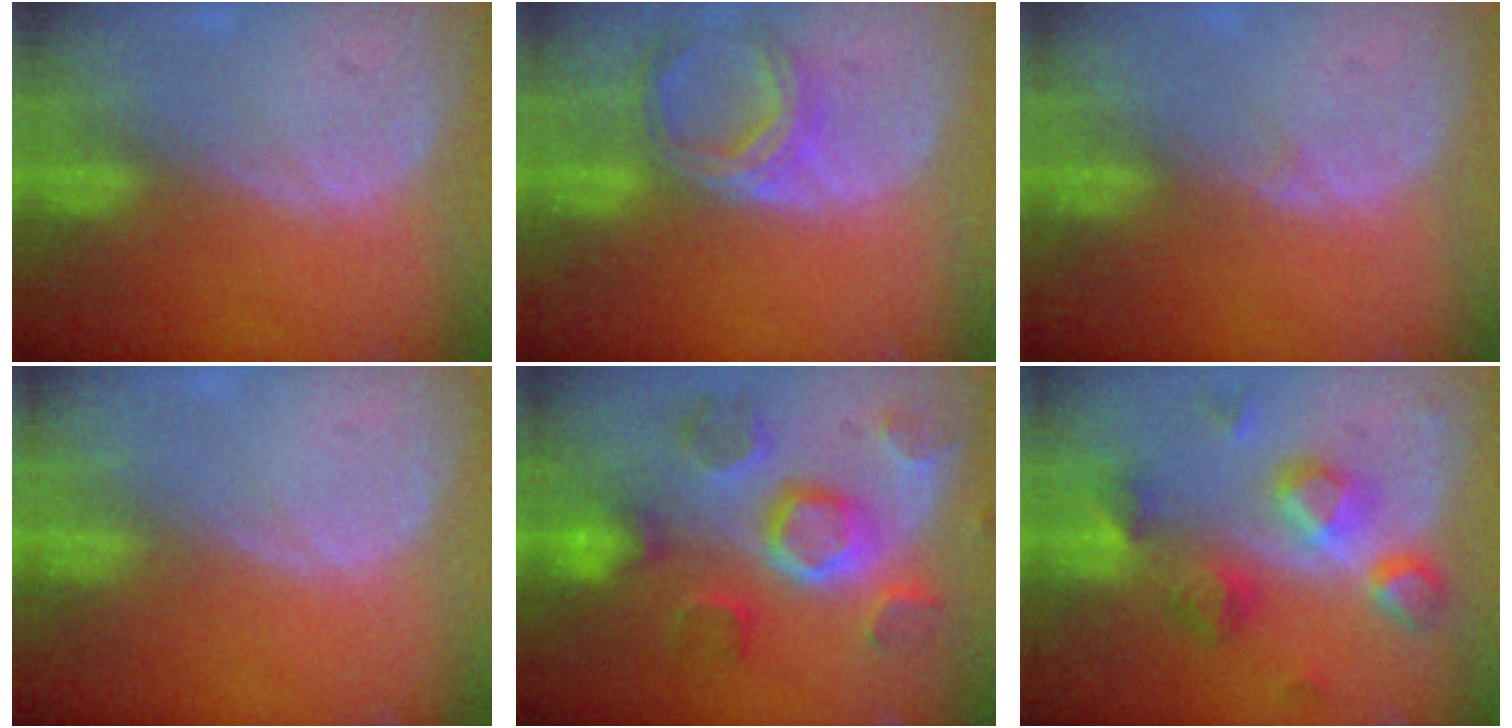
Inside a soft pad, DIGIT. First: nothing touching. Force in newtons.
{"total": 6.9, "press": 6.3, "slide": 2.6}
{"total": 0.6, "press": 0.6, "slide": 0.1}
{"total": 0.0}
{"total": 10.7, "press": 9.7, "slide": 4.4}
{"total": 8.1, "press": 8.0, "slide": 1.5}